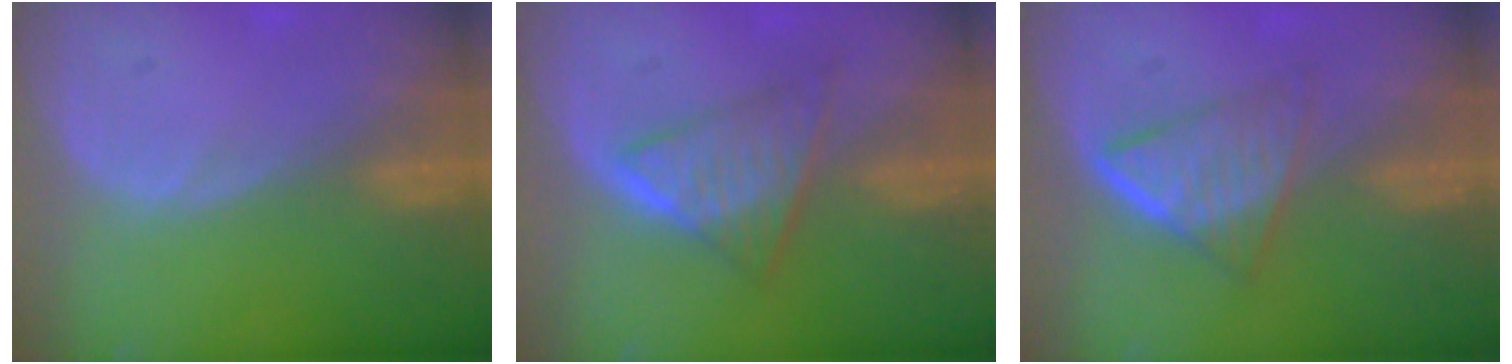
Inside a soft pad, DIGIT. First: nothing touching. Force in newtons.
{"total": 6.1, "press": 5.7, "slide": 2.0}
{"total": 6.3, "press": 5.4, "slide": 3.1}